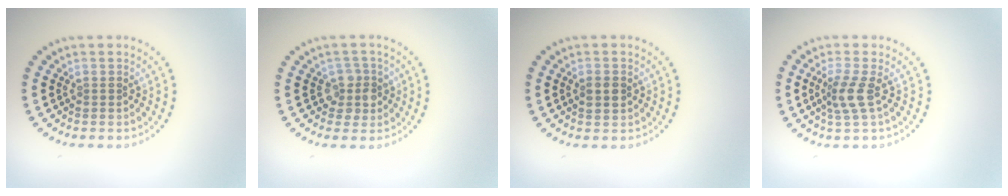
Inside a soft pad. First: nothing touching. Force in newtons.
{"total": 2.2, "press": 2.0, "slide": 1.0}
{"total": 1.3, "press": 1.3, "slide": 0.1}
{"total": 2.4, "press": 1.8, "slide": 1.6}